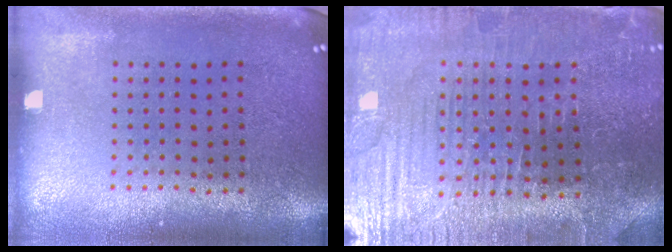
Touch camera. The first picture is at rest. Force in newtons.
{"total": 3.7, "press": 3.7, "slide": 0.4}